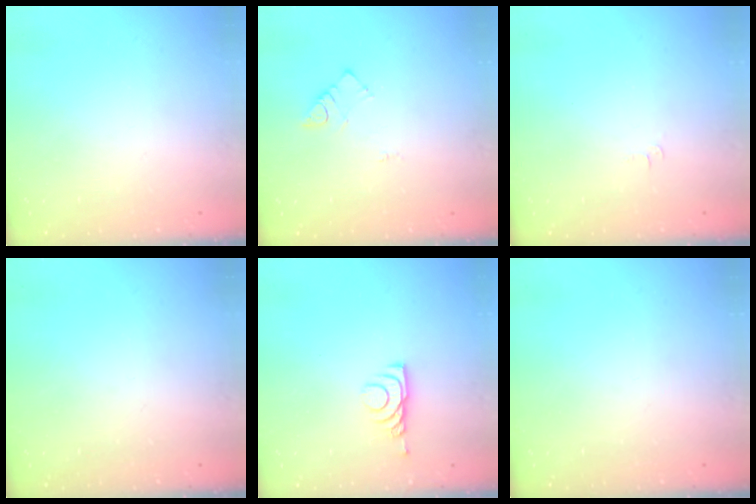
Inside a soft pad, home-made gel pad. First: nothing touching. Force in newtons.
{"total": 4.3, "press": 4.2, "slide": 0.7}
{"total": 3.3, "press": 3.3, "slide": 0.5}
{"total": 0.0}
{"total": 6.0, "press": 5.9, "slide": 0.8}
{"total": 0.0}